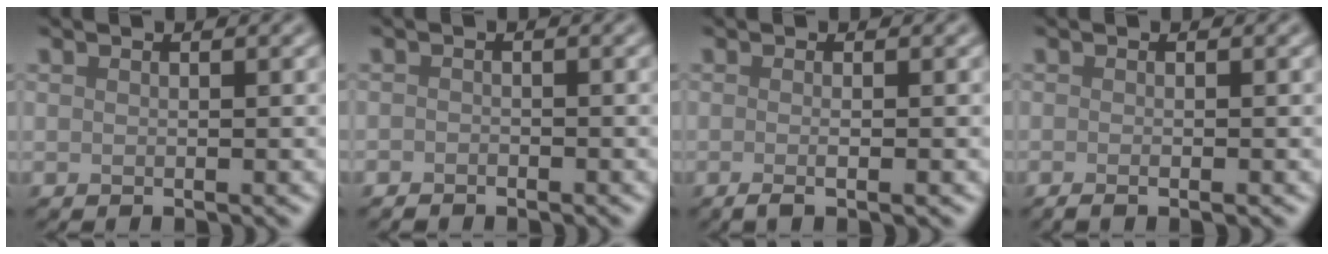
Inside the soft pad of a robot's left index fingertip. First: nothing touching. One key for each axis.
{"total": 0.8, "fx": -0.7, "fy": 0.4, "fz": 0.1, "tx": -0.001, "ty": -0.001, "tz": -0.013}
{"total": 1.9, "fx": -0.5, "fy": 0.6, "fz": 1.7, "tx": -0.021, "ty": -0.001, "tz": -0.012}
{"total": 1.5, "fx": -0.7, "fy": 0.4, "fz": 1.3, "tx": -0.015, "ty": -0.001, "tz": -0.013}